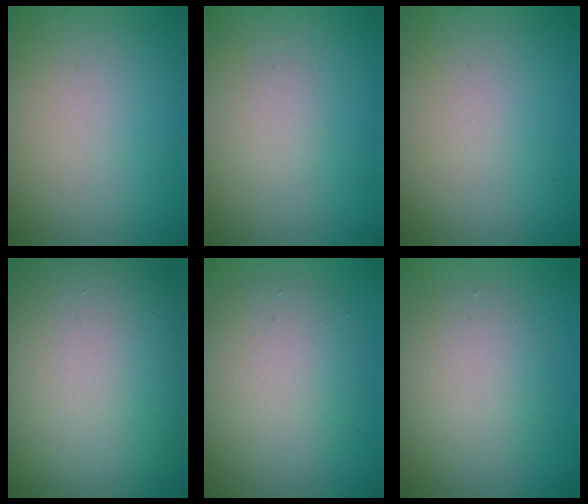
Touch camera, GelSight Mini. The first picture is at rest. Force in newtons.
{"total": 1.0, "press": 0.9, "slide": 0.1}
{"total": 0.0}
{"total": 17.8, "press": 17.8, "slide": 0.6}
{"total": 5.5, "press": 5.5, "slide": 0.6}
{"total": 4.0, "press": 4.0, "slide": 0.5}